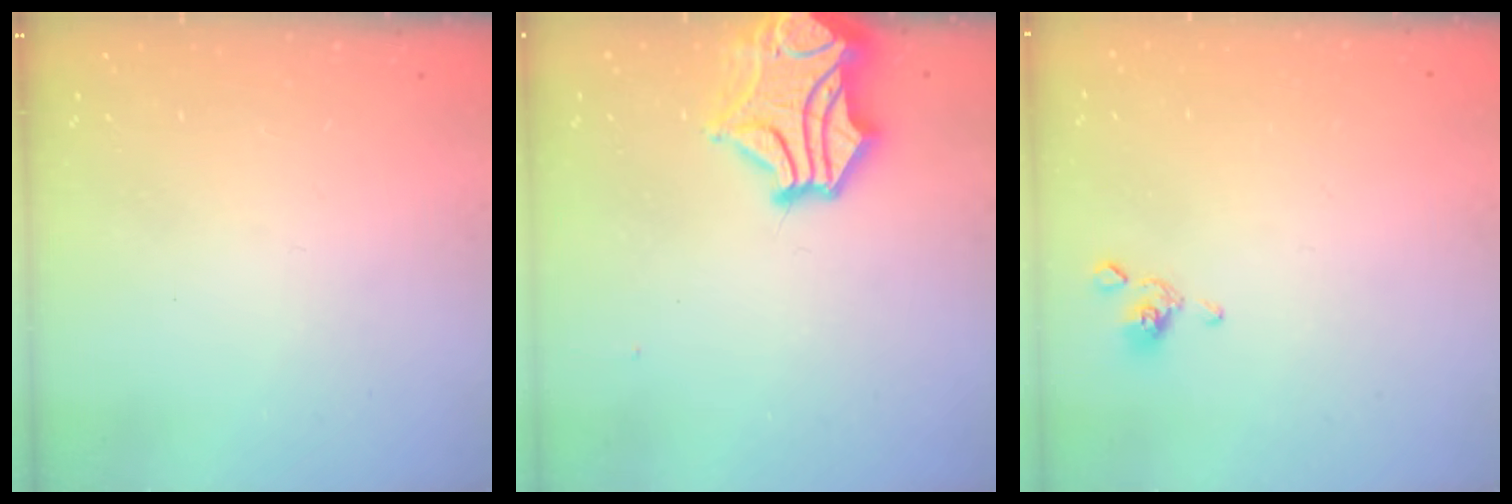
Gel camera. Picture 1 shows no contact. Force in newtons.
{"total": 5.8, "press": 5.4, "slide": 2.2}
{"total": 2.3, "press": 2.2, "slide": 0.5}